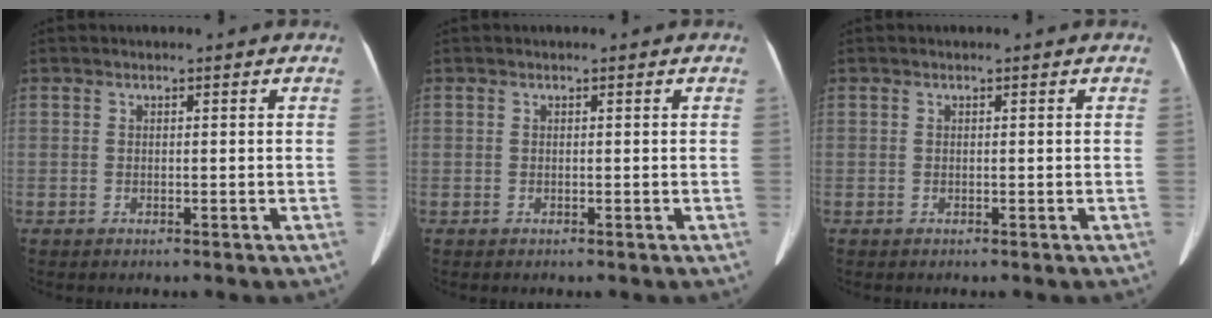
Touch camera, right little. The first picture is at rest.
{"total": 0.0}
{"total": 0.0}